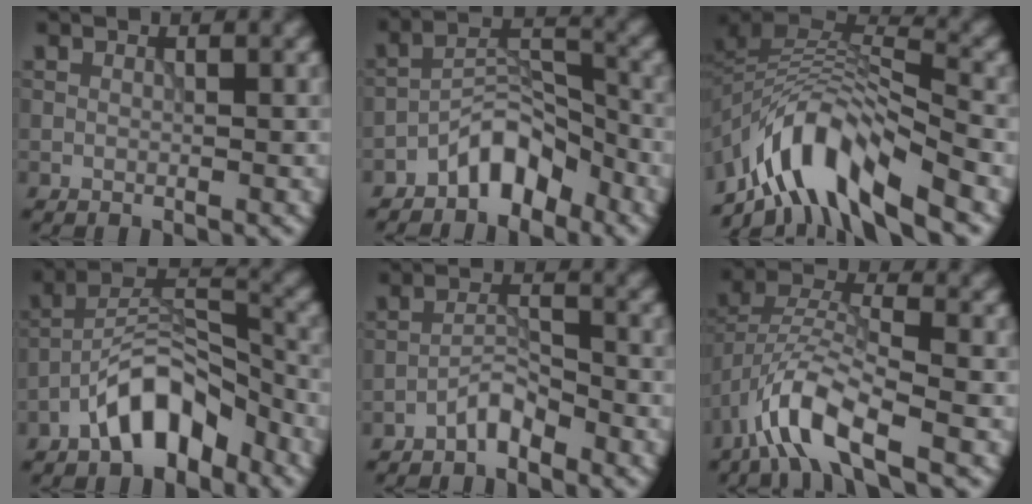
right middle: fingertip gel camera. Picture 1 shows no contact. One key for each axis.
{"total": 4.5, "fx": -3.3, "fy": 2.0, "fz": 2.4, "tx": -0.025, "ty": 0.021, "tz": -0.062}
{"total": 9.4, "fx": -5.9, "fy": 3.5, "fz": 6.3, "tx": -0.095, "ty": 0.009, "tz": -0.117}
{"total": 7.3, "fx": -4.5, "fy": 3.3, "fz": 4.7, "tx": -0.070, "ty": 0.019, "tz": -0.089}
{"total": 2.3, "fx": -1.9, "fy": 0.6, "fz": 1.1, "tx": -0.016, "ty": 0.012, "tz": -0.039}
{"total": 6.6, "fx": -3.6, "fy": 2.3, "fz": 5.1, "tx": -0.100, "ty": 0.004, "tz": -0.079}